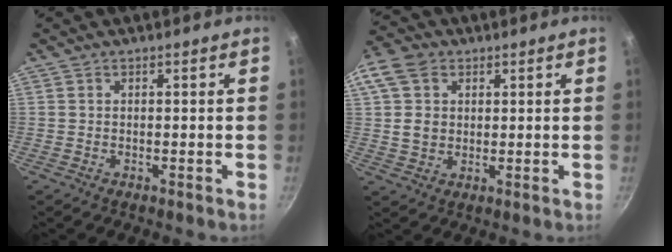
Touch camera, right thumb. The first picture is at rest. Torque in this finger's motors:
{"motor_torque": [-1.10, 1.40, 0.36, -0.14, 0.14]}